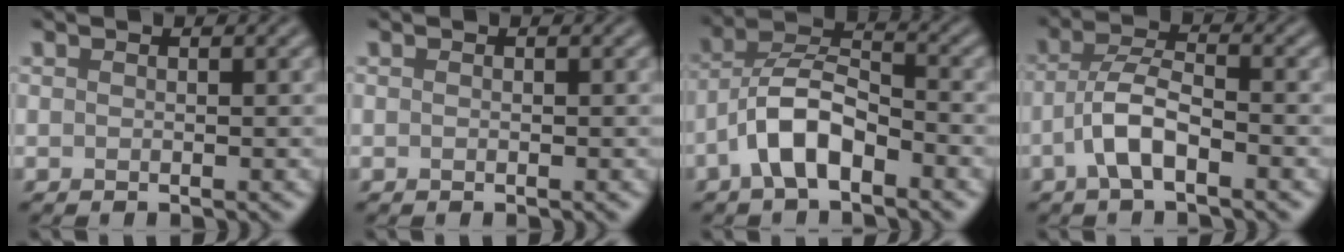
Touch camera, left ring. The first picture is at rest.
{"total": 0.0}
{"total": 5.4, "force": [-2.7, 2.3, 4.0], "torque": [-0.071, 0.020, -0.056]}
{"total": 4.0, "force": [-1.7, 1.4, 3.3], "torque": [-0.065, 0.011, -0.041]}